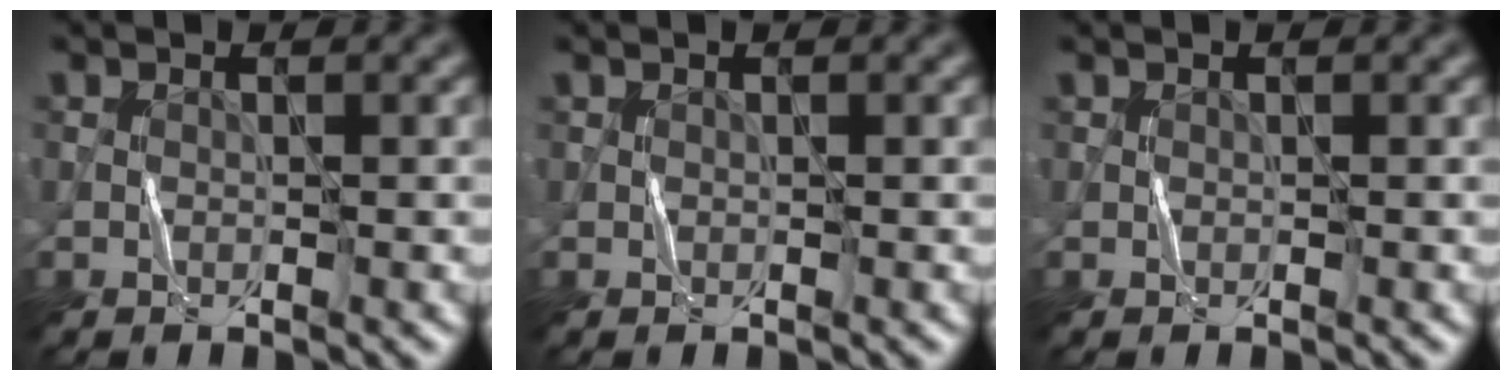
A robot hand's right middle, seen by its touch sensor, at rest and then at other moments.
{"total": 0.0}
{"total": 0.0}